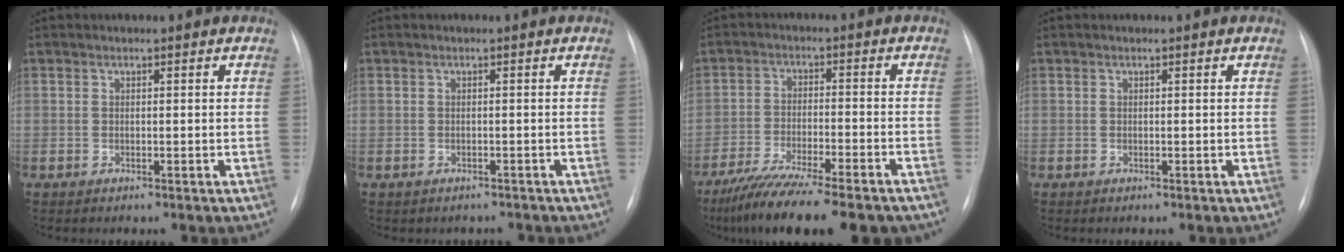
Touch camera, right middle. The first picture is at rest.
{"total": 2.3, "force": [-1.9, 1.2, 0.0], "torque": [-0.004, 0.008, -0.026]}
{"total": 17.3, "force": [-14.1, 2.6, 9.8], "torque": [-0.136, -0.019, -0.215]}
{"total": 0.0}